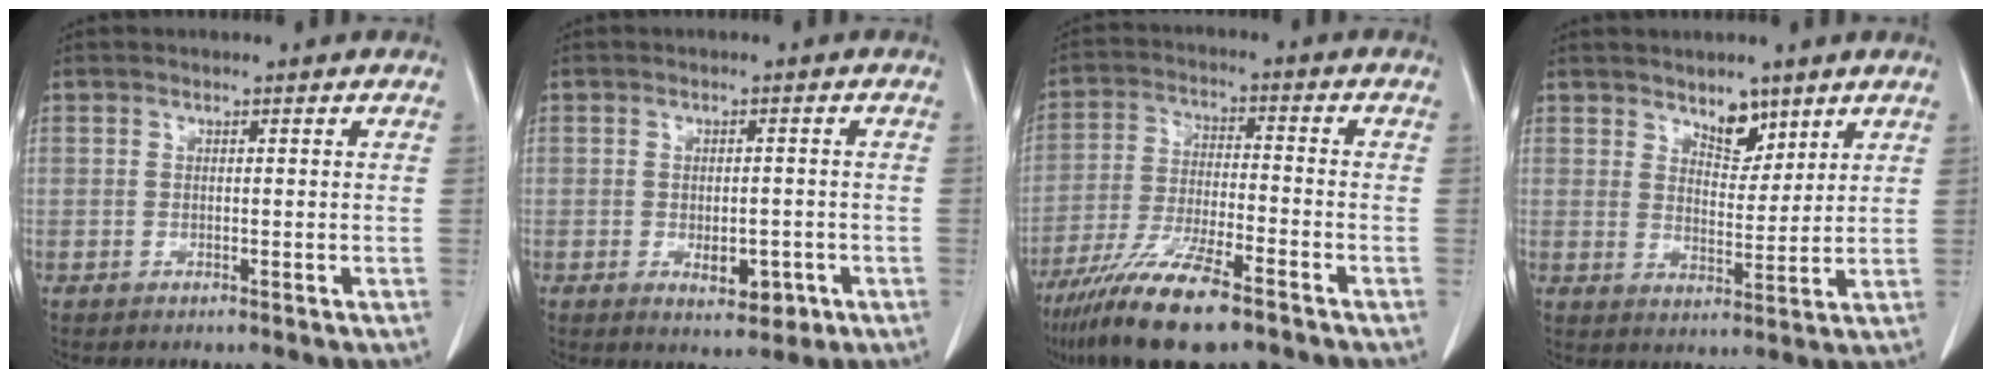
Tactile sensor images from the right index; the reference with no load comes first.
{"total": 4.6, "force": [-1.7, 2.3, 3.7], "torque": [-0.047, -0.002, -0.013]}
{"total": 13.6, "force": [-9.5, 2.0, 9.5], "torque": [-0.188, -0.034, -0.170]}
{"total": 4.8, "force": [3.5, 2.3, 2.3], "torque": [-0.030, -0.006, 0.061]}